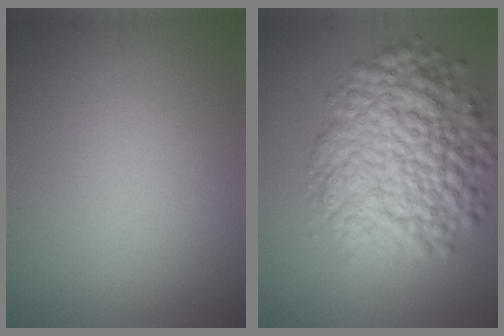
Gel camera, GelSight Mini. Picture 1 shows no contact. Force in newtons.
{"total": 9.6, "press": 9.6, "slide": 0.4}